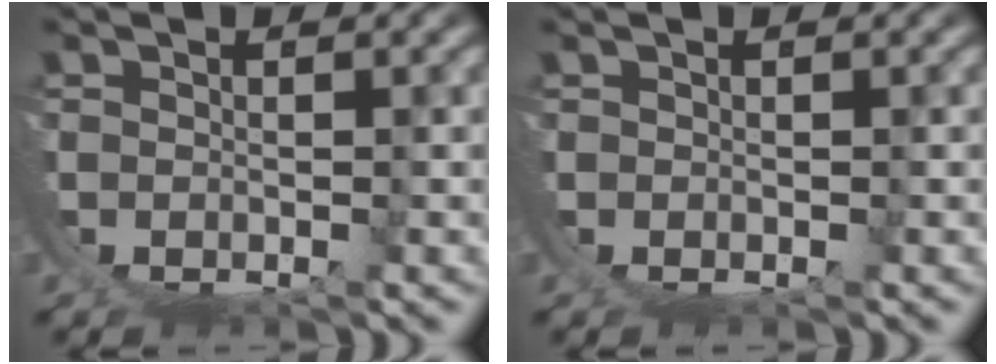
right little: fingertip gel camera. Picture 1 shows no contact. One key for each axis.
{"total": 0.0}